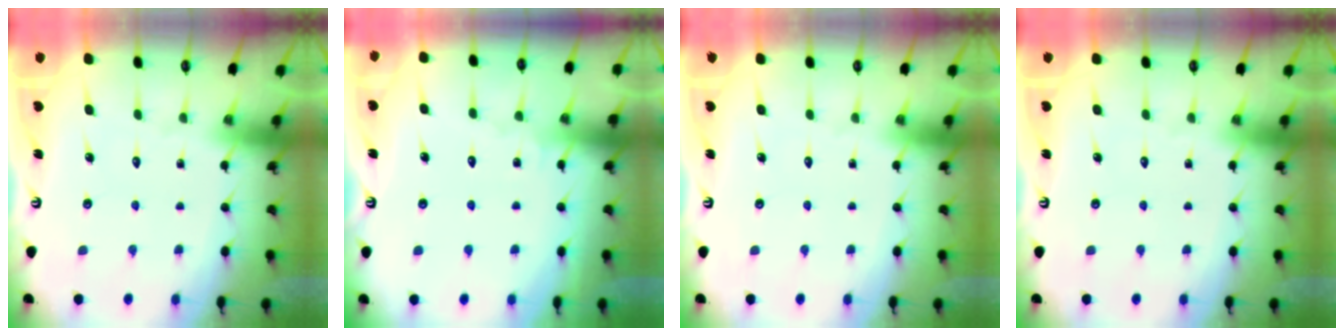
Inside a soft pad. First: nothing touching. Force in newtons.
{"total": 3.7, "press": 3.7, "slide": 0.4}
{"total": 0.0}
{"total": 0.0}